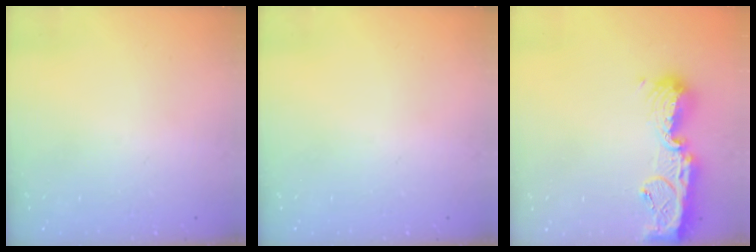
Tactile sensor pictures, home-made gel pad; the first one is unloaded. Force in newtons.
{"total": 0.0}
{"total": 14.6, "press": 14.5, "slide": 1.4}